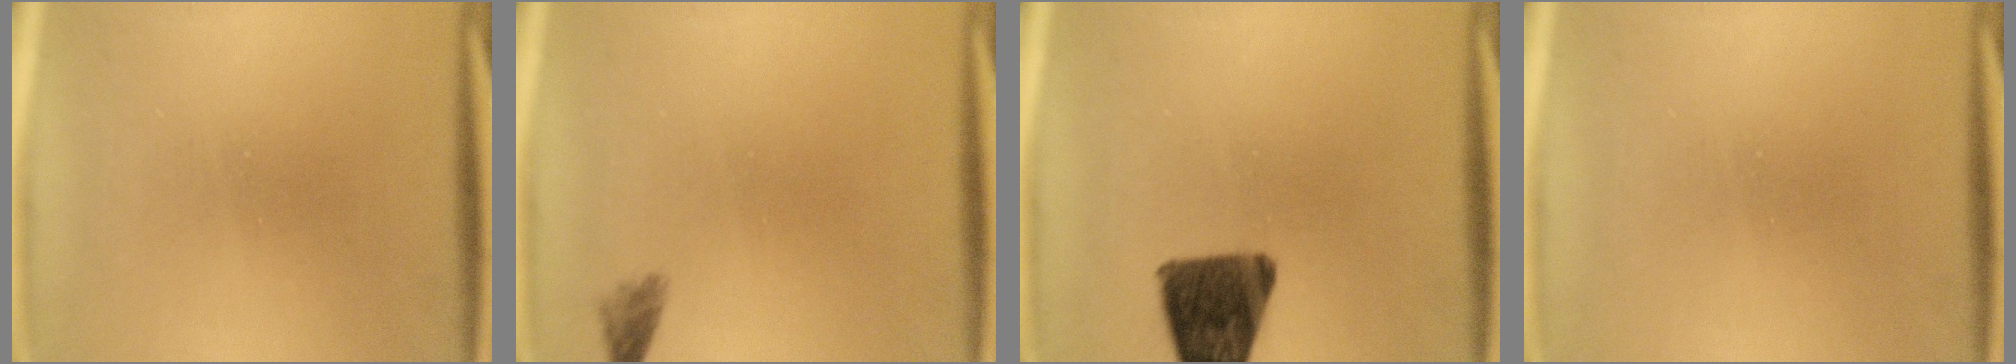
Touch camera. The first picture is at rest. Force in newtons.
{"total": 1.6}
{"total": 11.8}
{"total": 0.0}